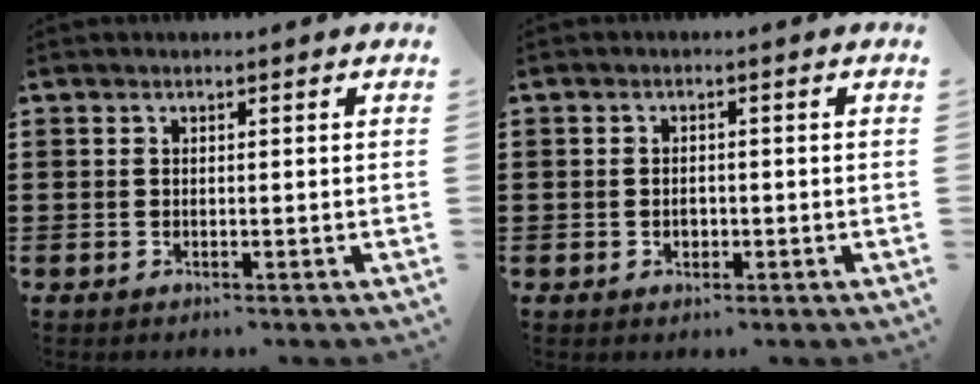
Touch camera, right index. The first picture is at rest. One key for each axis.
{"total": 1.4, "fx": -0.4, "fy": 1.0, "fz": 1.0, "tx": -0.021, "ty": 0.002, "tz": -0.008}